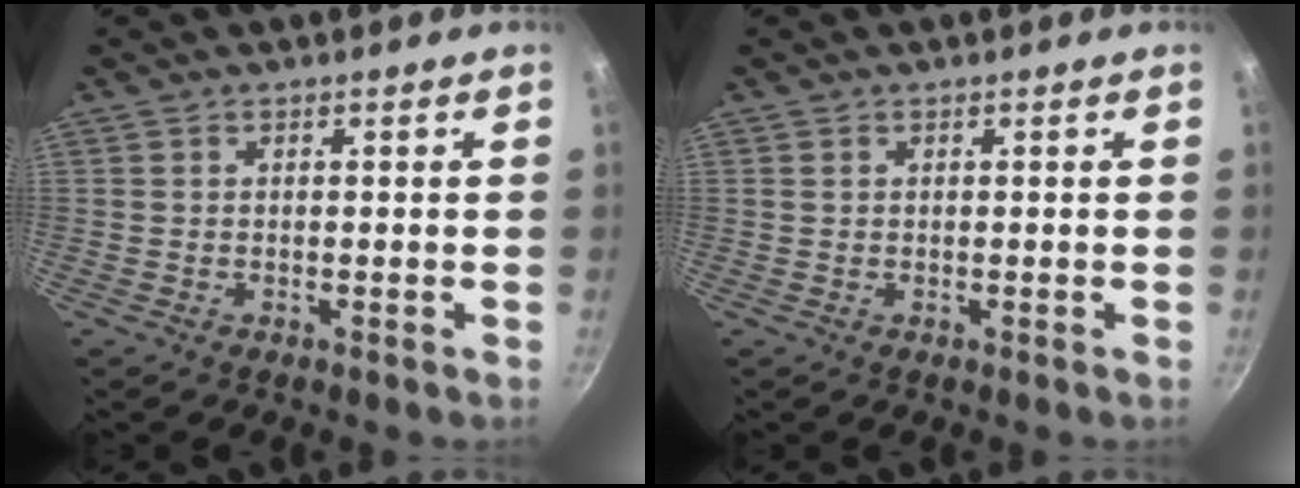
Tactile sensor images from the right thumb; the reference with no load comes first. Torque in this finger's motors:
{"motor_torque": [-0.65, -0.22, -0.07, -0.53, -0.02]}